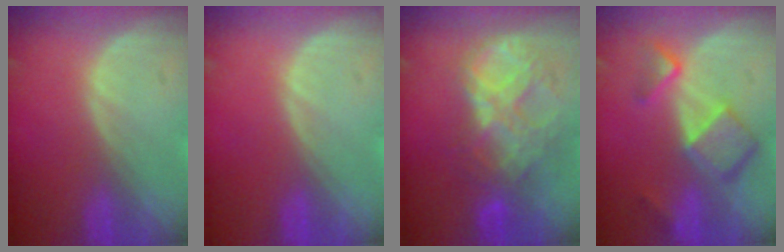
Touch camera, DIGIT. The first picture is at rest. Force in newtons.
{"total": 0.0}
{"total": 9.1, "press": 7.8, "slide": 4.7}
{"total": 7.4, "press": 6.4, "slide": 3.8}